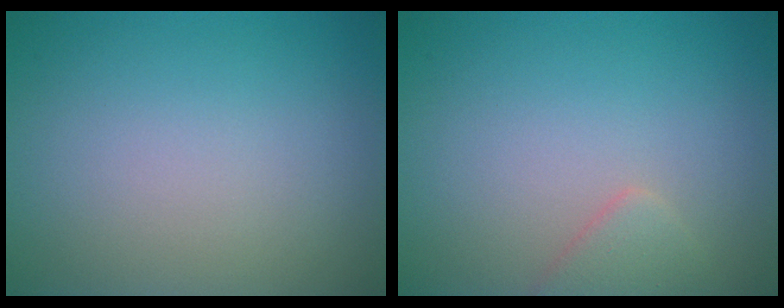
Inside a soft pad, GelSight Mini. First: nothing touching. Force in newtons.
{"total": 1.7, "press": 1.7, "slide": 0.1}